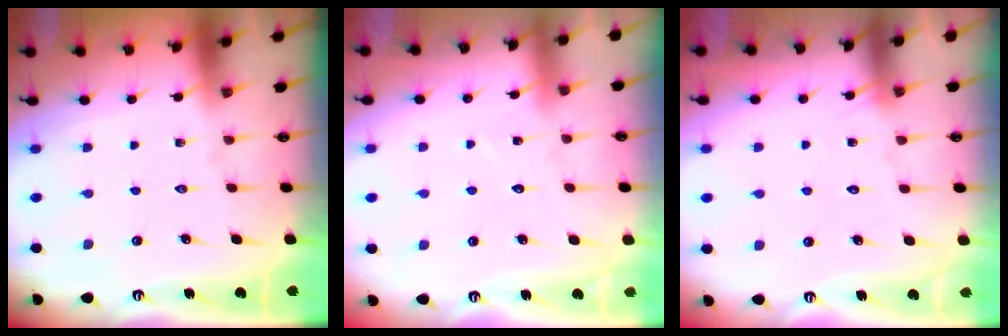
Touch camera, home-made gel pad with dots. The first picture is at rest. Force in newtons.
{"total": 7.7, "press": 7.7, "slide": 0.6}
{"total": 6.2, "press": 6.1, "slide": 0.4}